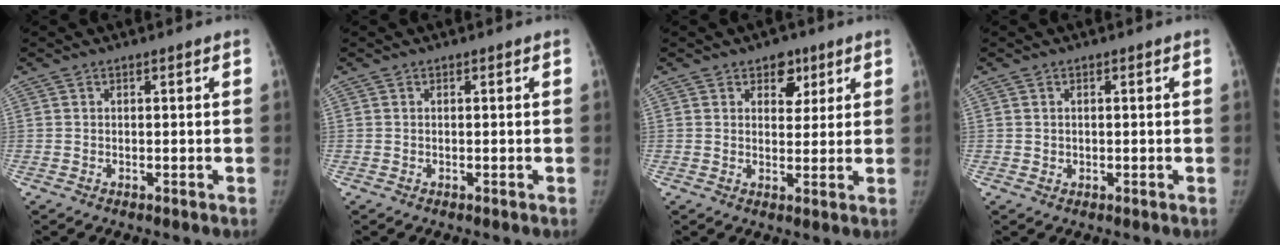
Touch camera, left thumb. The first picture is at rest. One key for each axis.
{"total": 0.0}
{"total": 5.0, "fx": 2.8, "fy": 3.4, "fz": 2.4, "tx": -0.002, "ty": -0.012, "tz": 0.038}
{"total": 0.9, "fx": 0.1, "fy": 0.9, "fz": 0.1, "tx": 0.009, "ty": 0.001, "tz": 0.002}